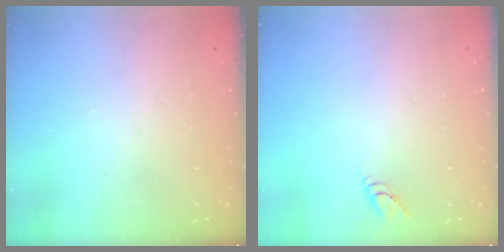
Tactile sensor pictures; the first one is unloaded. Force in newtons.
{"total": 2.7, "press": 2.7, "slide": 0.3}